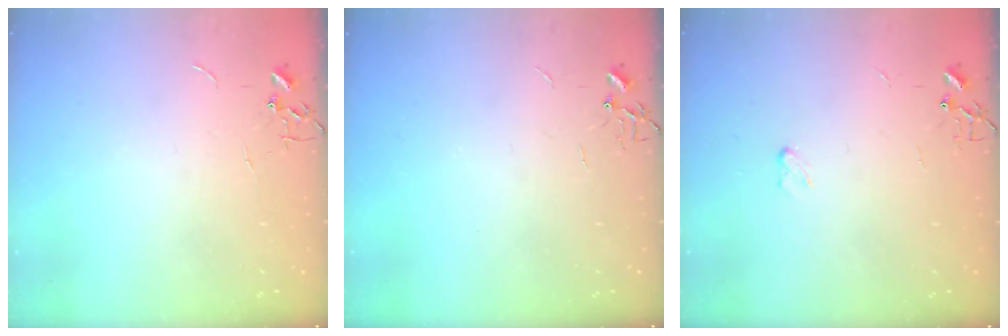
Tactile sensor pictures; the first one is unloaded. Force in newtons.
{"total": 0.0}
{"total": 2.9, "press": 2.8, "slide": 0.4}